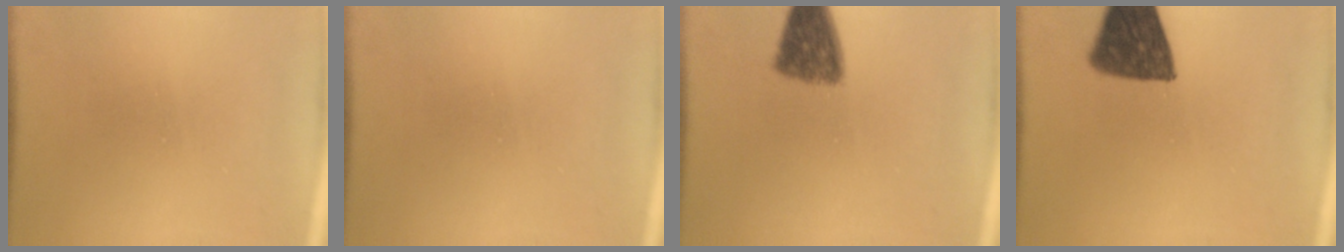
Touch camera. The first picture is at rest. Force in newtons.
{"total": 0.0}
{"total": 7.2}
{"total": 11.6}